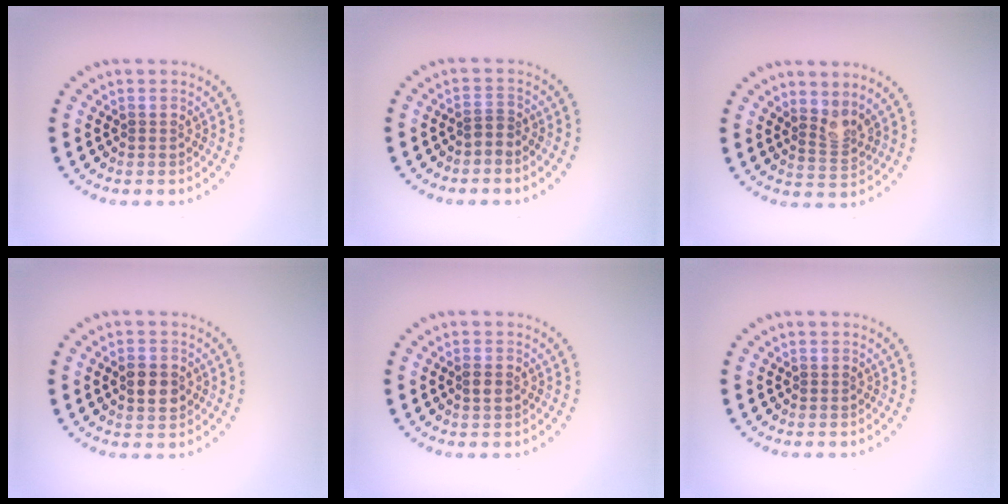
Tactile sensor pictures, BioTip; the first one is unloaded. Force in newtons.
{"total": 1.1, "press": 0.6, "slide": 0.9}
{"total": 2.1, "press": 1.6, "slide": 1.3}
{"total": 2.9, "press": 2.9, "slide": 0.1}
{"total": 1.2, "press": 1.2, "slide": 0.3}
{"total": 0.0}